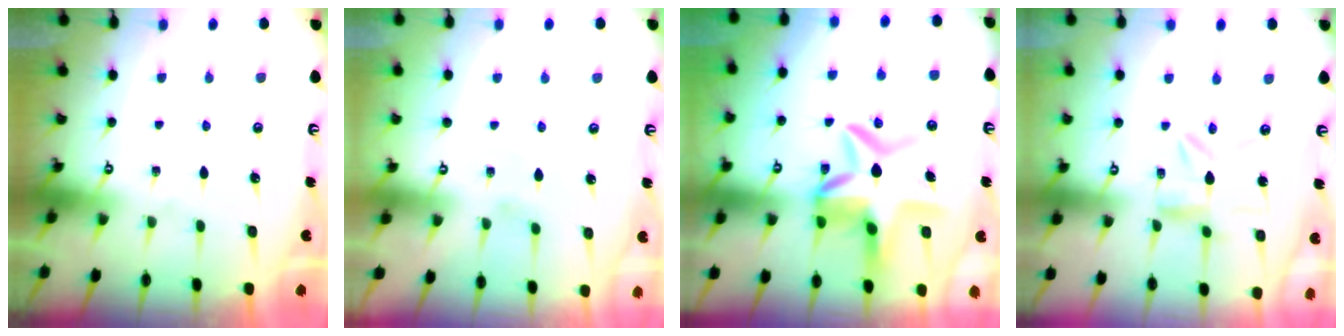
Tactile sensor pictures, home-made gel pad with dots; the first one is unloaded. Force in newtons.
{"total": 1.3, "press": 1.2, "slide": 0.3}
{"total": 10.0, "press": 9.6, "slide": 2.8}
{"total": 3.1, "press": 3.1, "slide": 0.3}